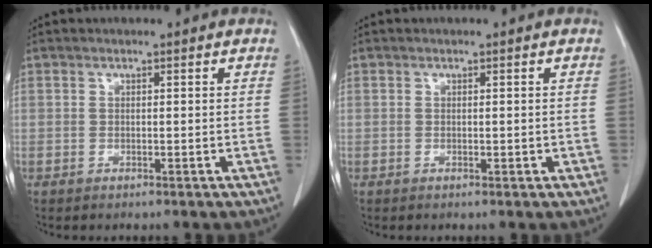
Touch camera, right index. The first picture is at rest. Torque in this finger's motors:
{"motor_torque": [0.12, 0.17, 0.06, 0.07]}